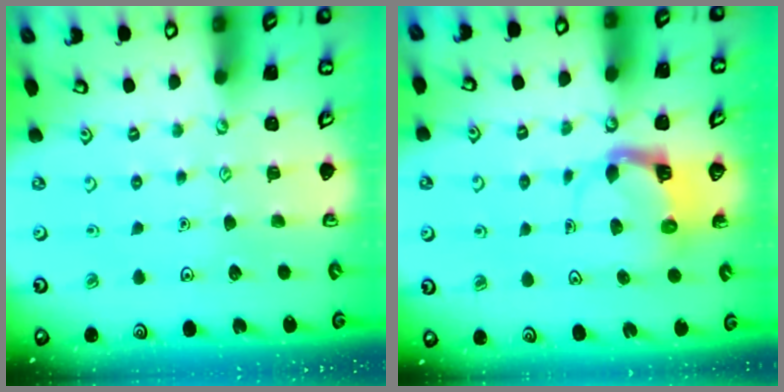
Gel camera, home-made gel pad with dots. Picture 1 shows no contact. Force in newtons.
{"total": 4.3, "press": 4.3, "slide": 0.2}